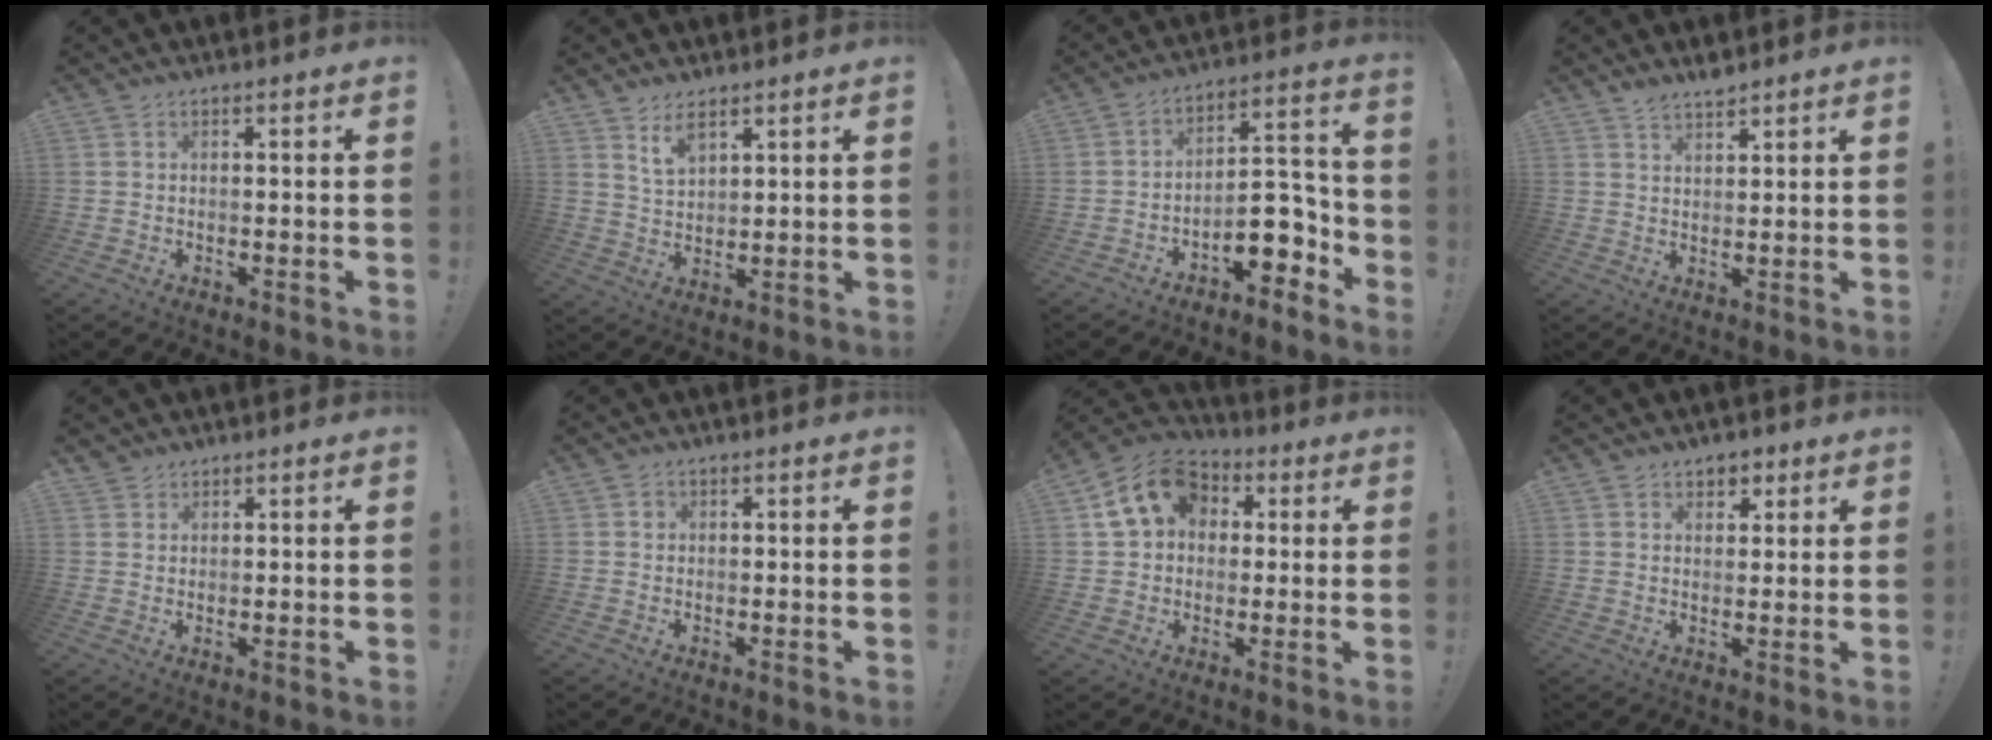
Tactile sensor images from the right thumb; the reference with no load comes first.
{"total": 6.2, "force": [4.6, 2.7, 3.1], "torque": [-0.048, -0.024, 0.084]}
{"total": 12.7, "force": [-6.3, 6.6, 8.8], "torque": [-0.113, 0.039, -0.096]}
{"total": 3.5, "force": [3.3, 0.8, 1.0], "torque": [0.001, -0.026, 0.057]}
{"total": 2.1, "force": [1.9, 1.1, 0.0], "torque": [0.012, -0.013, 0.033]}
{"total": 1.3, "force": [0.2, 1.2, 0.3], "torque": [0.002, 0.002, 0.003]}
{"total": 13.4, "force": [4.1, 10.7, 6.9], "torque": [-0.097, -0.005, 0.082]}
{"total": 3.8, "force": [2.1, 3.1, 0.9], "torque": [-0.003, -0.007, 0.036]}